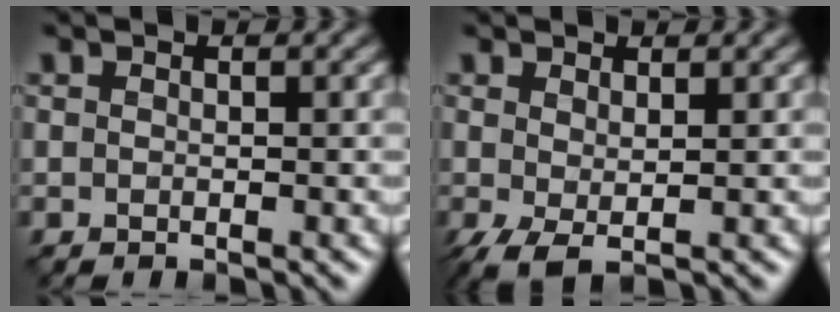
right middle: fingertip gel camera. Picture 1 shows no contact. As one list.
[{"total": 2.1, "force": [-0.3, 0.2, 2.1], "torque": [-0.051, -0.007, -0.008]}]